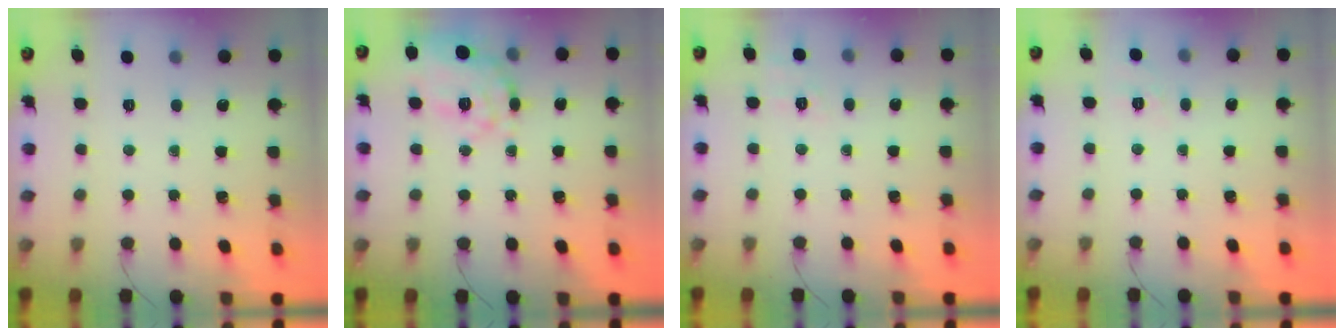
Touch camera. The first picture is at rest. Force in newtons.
{"total": 13.1, "press": 13.0, "slide": 1.5}
{"total": 1.9, "press": 0.8, "slide": 1.7}
{"total": 2.2, "press": 1.6, "slide": 1.6}